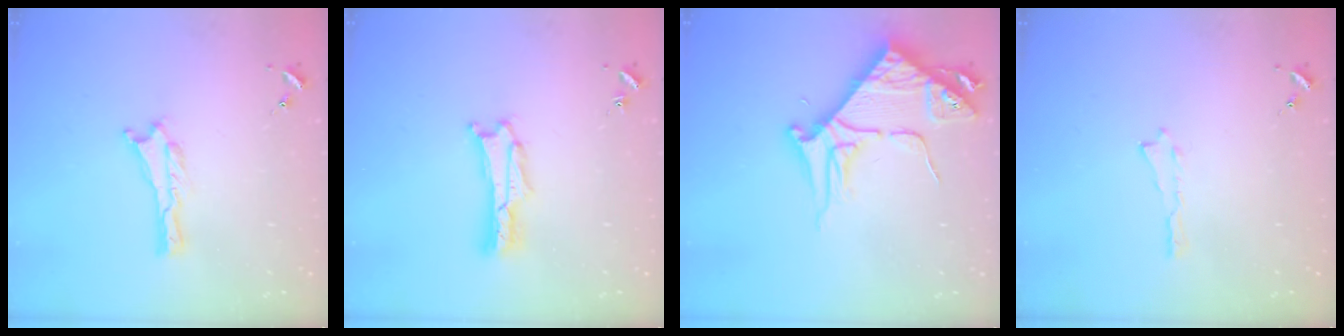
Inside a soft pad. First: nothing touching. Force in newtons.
{"total": 1.7, "press": 1.7, "slide": 0.3}
{"total": 9.4, "press": 9.3, "slide": 1.1}
{"total": 0.0}